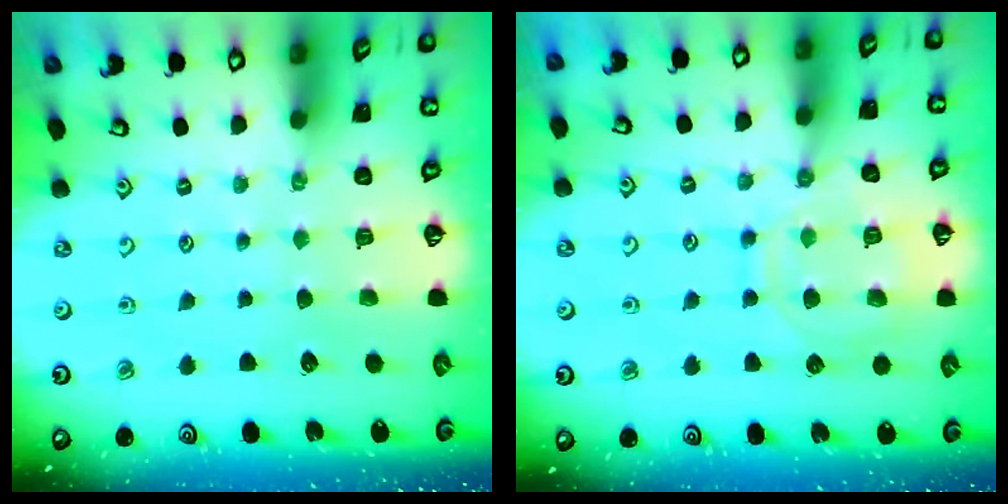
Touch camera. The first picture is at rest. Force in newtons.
{"total": 12.5, "press": 12.5, "slide": 1.2}